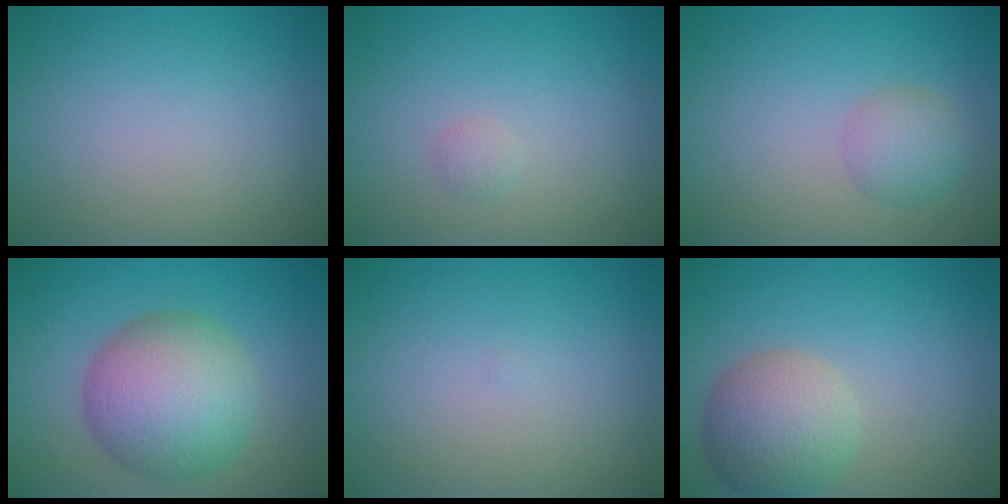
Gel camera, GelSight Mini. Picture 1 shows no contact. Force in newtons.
{"total": 0.7, "press": 0.7, "slide": 0.0}
{"total": 2.5, "press": 2.5, "slide": 0.0}
{"total": 8.9, "press": 8.9, "slide": 0.3}
{"total": 0.0}
{"total": 5.4, "press": 5.4, "slide": 0.3}